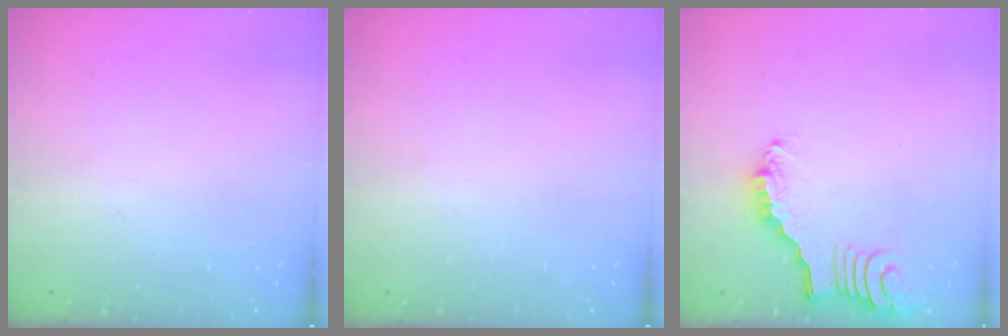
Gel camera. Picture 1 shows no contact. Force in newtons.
{"total": 0.0}
{"total": 2.4, "press": 2.4, "slide": 0.2}